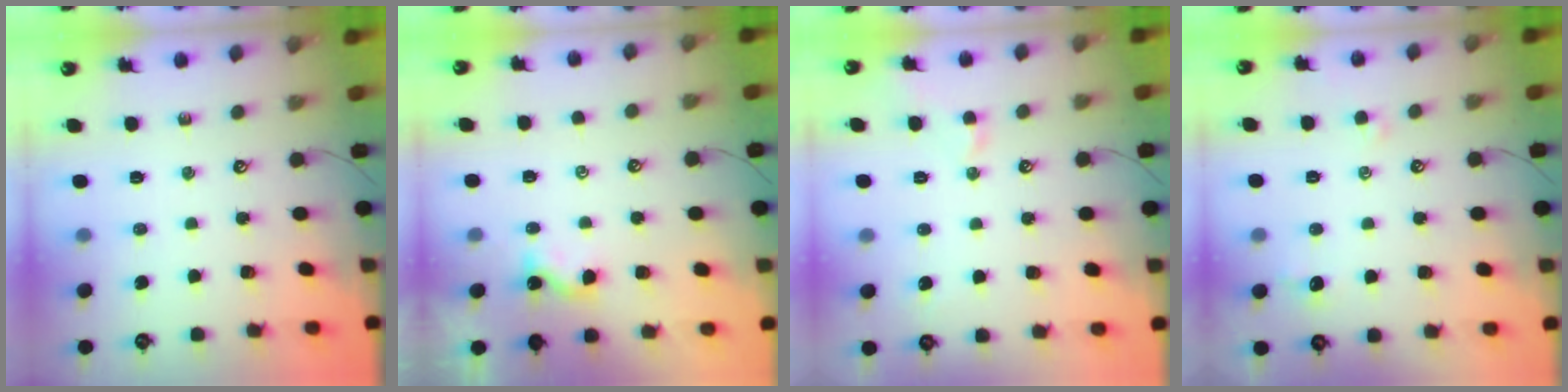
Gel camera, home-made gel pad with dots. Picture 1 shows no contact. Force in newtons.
{"total": 1.0, "press": 1.0, "slide": 0.2}
{"total": 0.7, "press": 0.7, "slide": 0.2}
{"total": 1.1, "press": 0.9, "slide": 0.6}